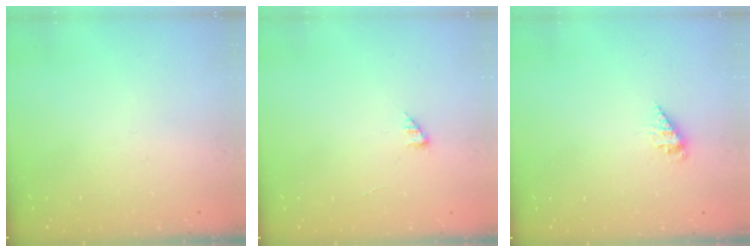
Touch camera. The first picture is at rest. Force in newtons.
{"total": 1.2, "press": 1.2, "slide": 0.2}
{"total": 2.1, "press": 2.1, "slide": 0.2}